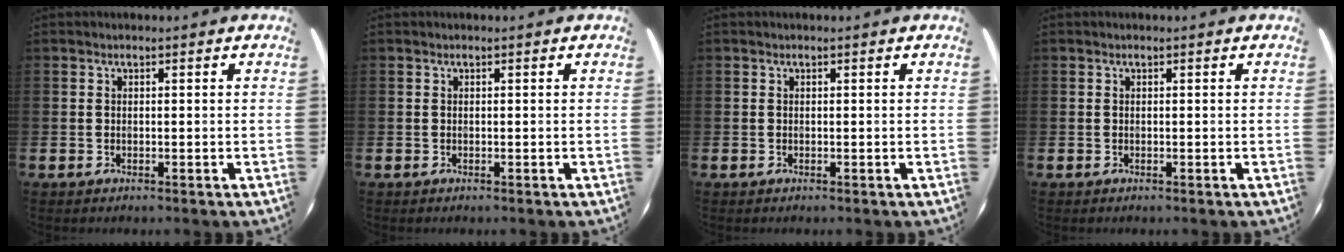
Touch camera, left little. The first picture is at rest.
{"total": 0.0}
{"total": 0.0}
{"total": 0.0}